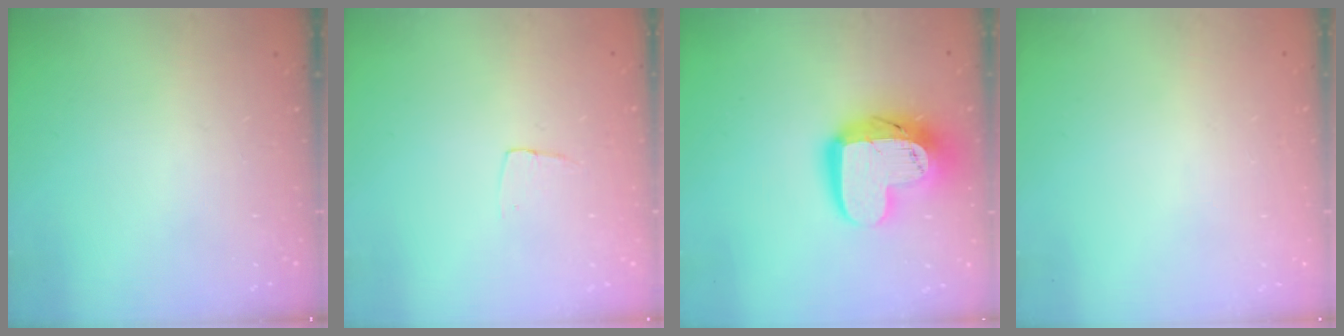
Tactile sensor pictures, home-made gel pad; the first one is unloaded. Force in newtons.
{"total": 3.2, "press": 3.2, "slide": 0.2}
{"total": 18.0, "press": 17.9, "slide": 1.2}
{"total": 0.0}